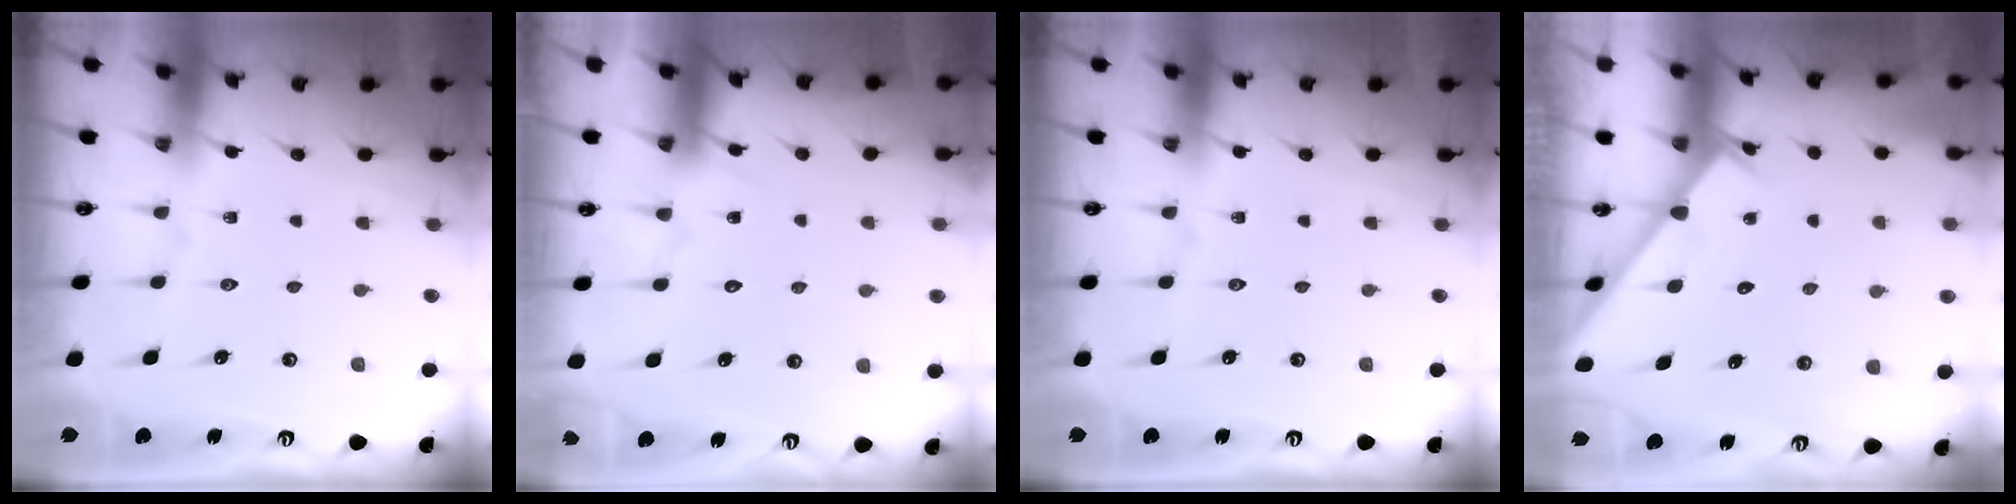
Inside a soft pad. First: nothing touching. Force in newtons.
{"total": 5.6, "press": 5.6, "slide": 0.4}
{"total": 0.0}
{"total": 2.3, "press": 2.3, "slide": 0.2}